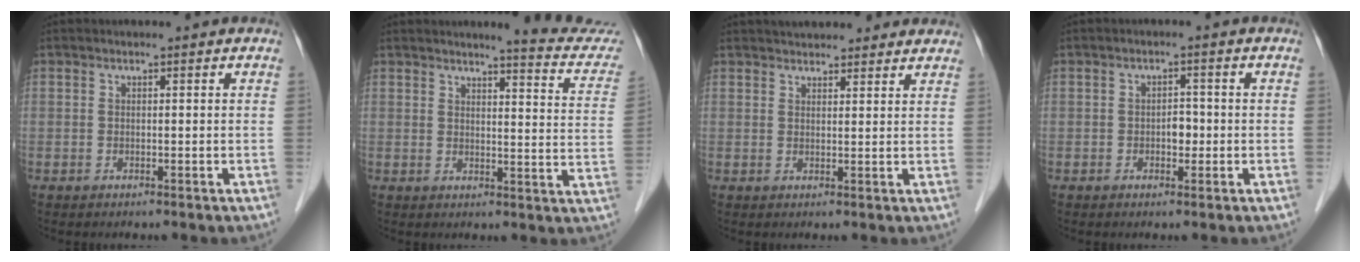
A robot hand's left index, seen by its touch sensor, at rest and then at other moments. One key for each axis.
{"total": 11.6, "fx": 11.0, "fy": 0.1, "fz": 3.5, "tx": -0.028, "ty": -0.057, "tz": 0.108}
{"total": 10.5, "fx": 9.4, "fy": 2.6, "fz": 3.9, "tx": -0.043, "ty": 0.030, "tz": 0.115}
{"total": 2.2, "fx": -0.5, "fy": 1.2, "fz": 1.8, "tx": -0.027, "ty": 0.004, "tz": -0.006}